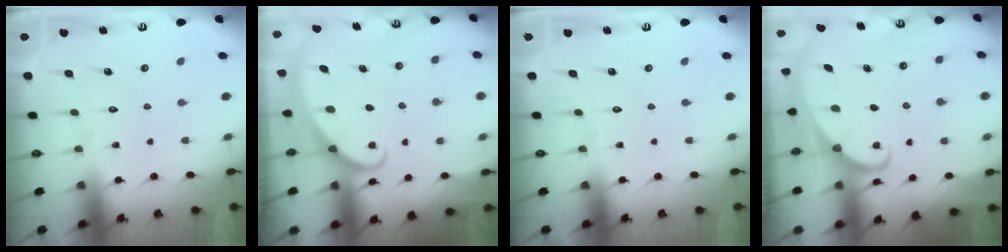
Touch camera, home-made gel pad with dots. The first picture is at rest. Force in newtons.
{"total": 2.2, "press": 2.2, "slide": 0.3}
{"total": 0.0}
{"total": 1.9, "press": 1.9, "slide": 0.3}